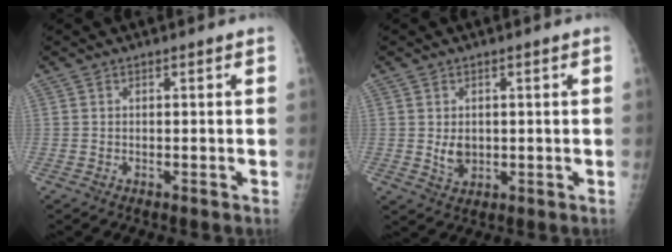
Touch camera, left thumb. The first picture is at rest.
{"total": 3.0, "force": [0.0, 2.3, 1.9], "torque": [-0.024, -0.003, 0.006]}